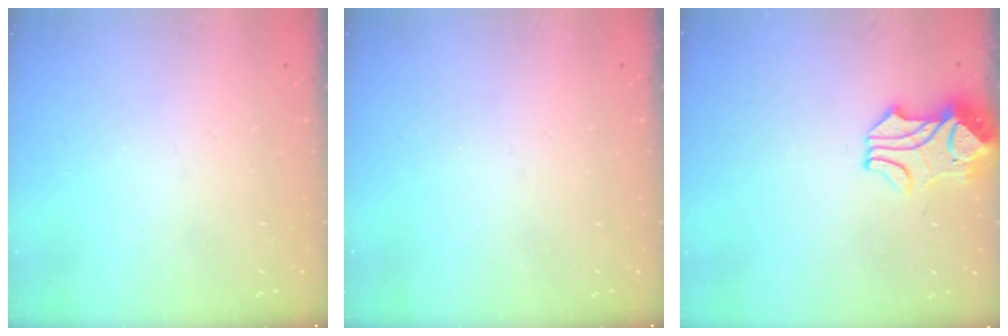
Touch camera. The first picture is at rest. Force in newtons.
{"total": 0.0}
{"total": 2.3, "press": 2.0, "slide": 1.1}